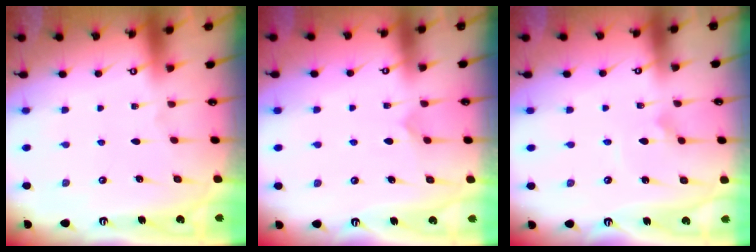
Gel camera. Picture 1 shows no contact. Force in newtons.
{"total": 5.2, "press": 5.1, "slide": 0.4}
{"total": 2.7, "press": 2.7, "slide": 0.1}